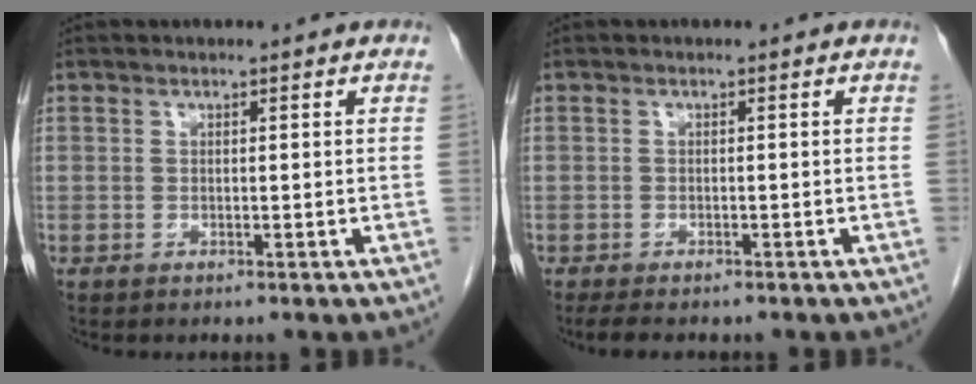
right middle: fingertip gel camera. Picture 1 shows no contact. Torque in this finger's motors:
{"motor_torque": [0.15, -0.02, 0.00, 0.01]}